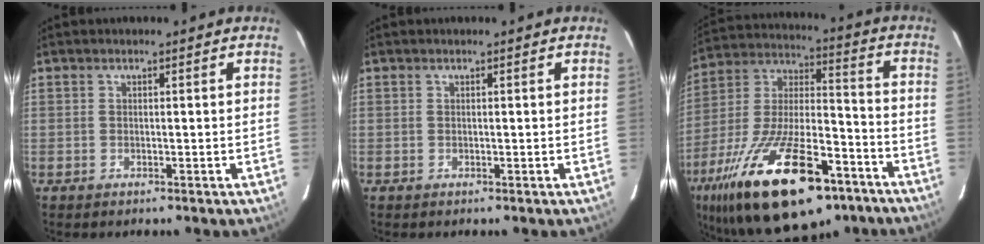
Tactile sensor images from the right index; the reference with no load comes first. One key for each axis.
{"total": 0.0}
{"total": 30.9, "fx": -18.5, "fy": 12.1, "fz": 21.6, "tx": -0.412, "ty": -0.024, "tz": -0.289}